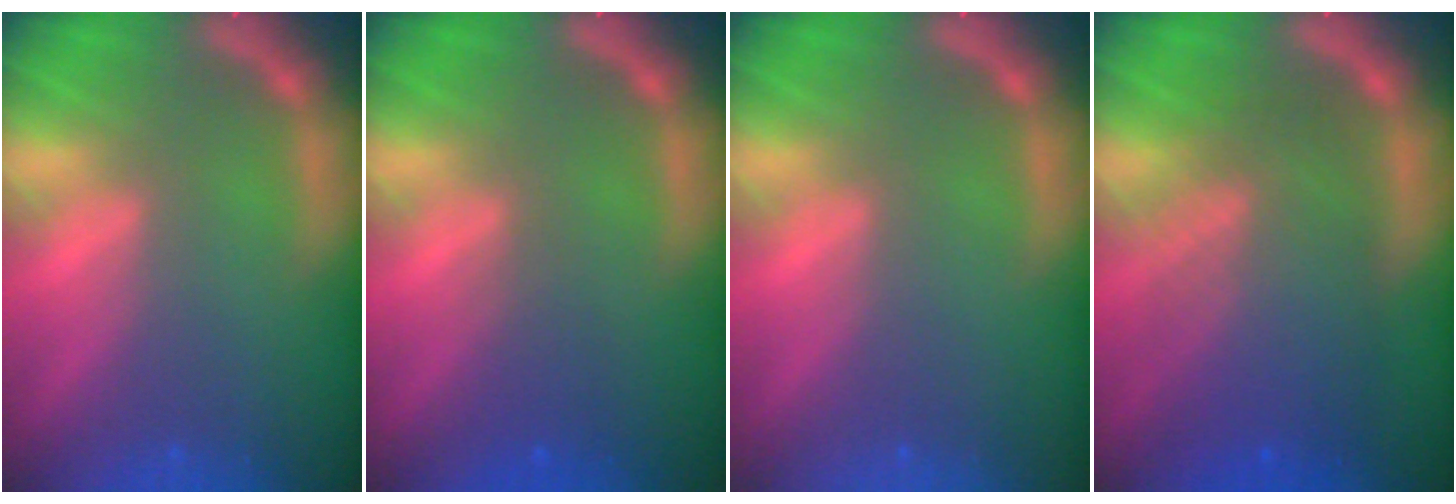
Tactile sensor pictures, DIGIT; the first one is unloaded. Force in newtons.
{"total": 1.9}
{"total": 0.0}
{"total": 8.6}